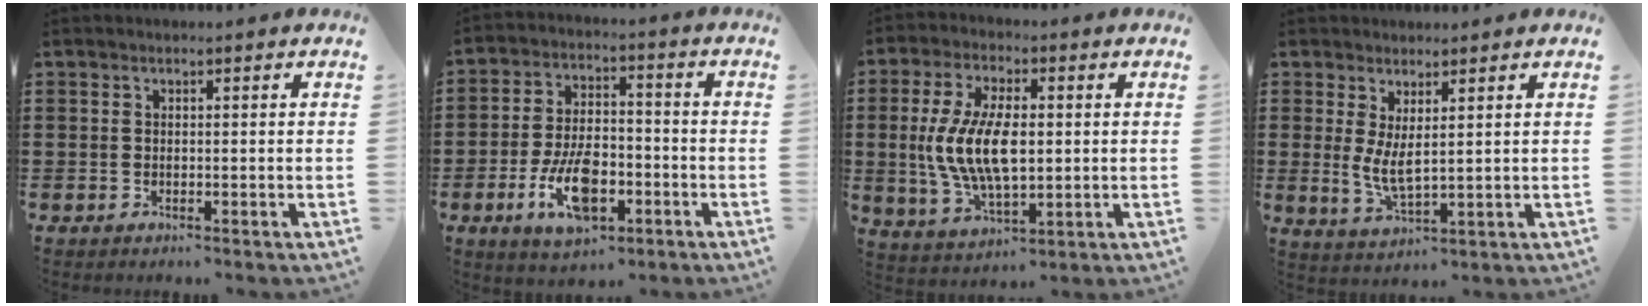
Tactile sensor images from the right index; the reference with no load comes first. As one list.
[{"total": 10.4, "force": [-4.1, 4.9, 8.1], "torque": [-0.168, -0.003, -0.076]}, {"total": 10.3, "force": [0.2, 4.6, 9.3], "torque": [-0.208, 0.000, -0.002]}, {"total": 3.8, "force": [1.4, 1.0, 3.4], "torque": [-0.078, -0.006, 0.025]}]